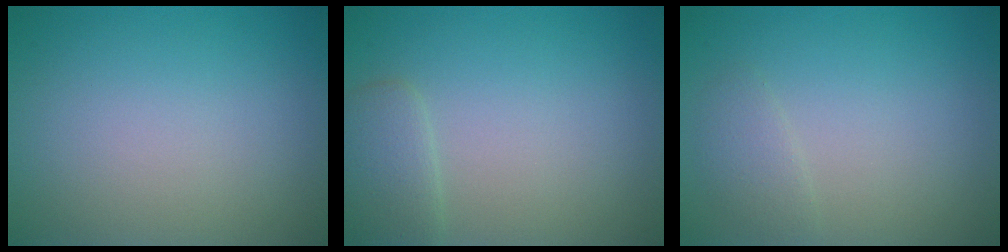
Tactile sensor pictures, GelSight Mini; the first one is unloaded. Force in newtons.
{"total": 2.1, "press": 2.1, "slide": 0.1}
{"total": 1.3, "press": 1.3, "slide": 0.1}